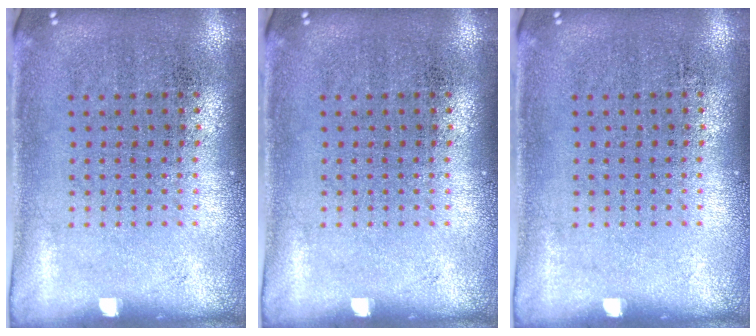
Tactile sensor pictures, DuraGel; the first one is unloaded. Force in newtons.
{"total": 0.0}
{"total": 0.0}